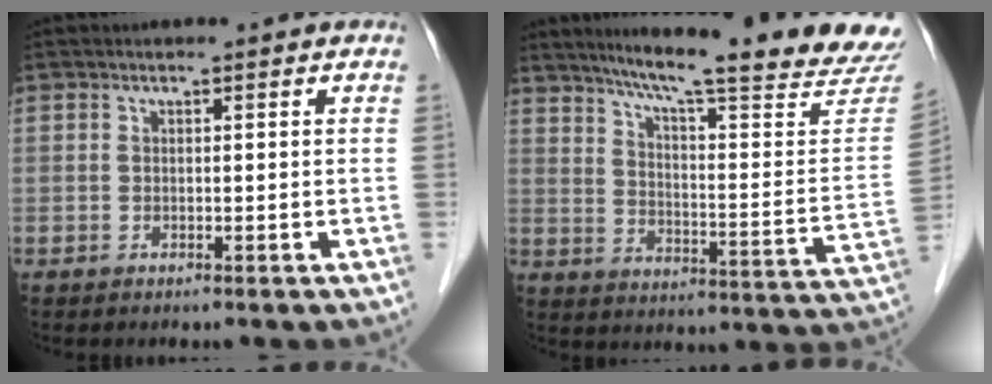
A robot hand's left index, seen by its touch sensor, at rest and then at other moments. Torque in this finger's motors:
{"motor_torque": [0.08, -0.19, 0.43, 0.10]}